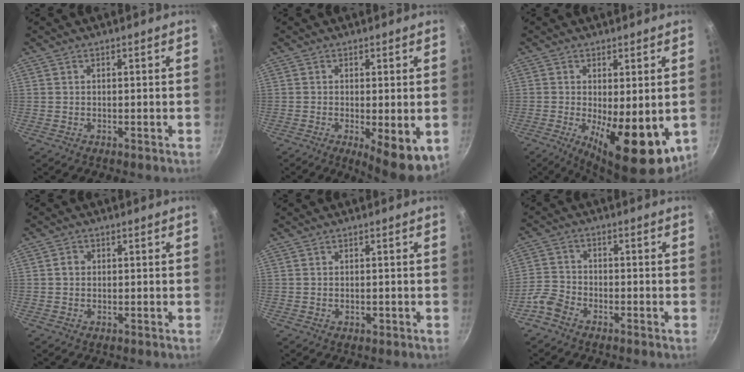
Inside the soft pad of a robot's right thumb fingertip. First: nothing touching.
{"total": 8.6, "force": [-1.8, 2.7, 8.0], "torque": [-0.100, -0.012, -0.016]}
{"total": 13.9, "force": [-2.7, 5.2, 12.6], "torque": [-0.165, -0.014, -0.028]}
{"total": 1.7, "force": [0.1, 1.5, 0.8], "torque": [-0.009, 0.008, -0.001]}
{"total": 1.1, "force": [-0.3, 0.8, 0.8], "torque": [-0.012, 0.001, -0.005]}
{"total": 4.6, "force": [-3.2, 2.7, 1.7], "torque": [-0.033, 0.033, -0.075]}